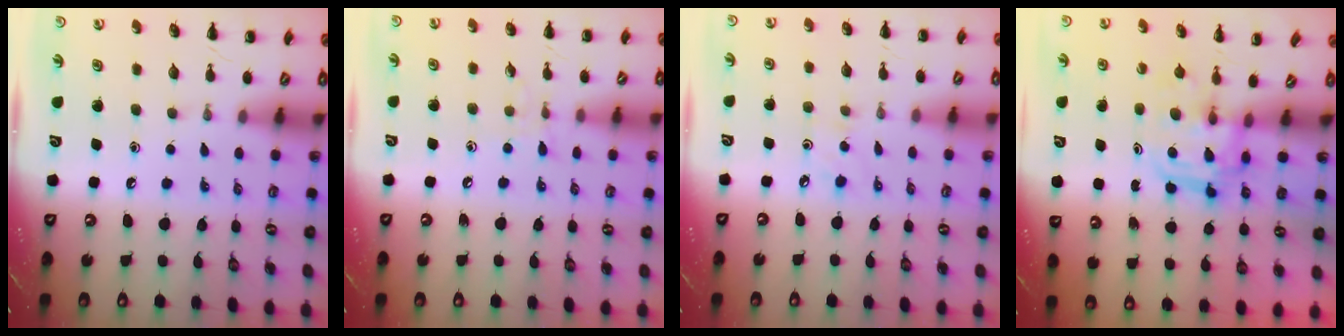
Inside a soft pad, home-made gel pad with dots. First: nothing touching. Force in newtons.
{"total": 4.9, "press": 4.5, "slide": 1.8}
{"total": 3.5, "press": 3.3, "slide": 1.0}
{"total": 3.0, "press": 3.0, "slide": 0.4}